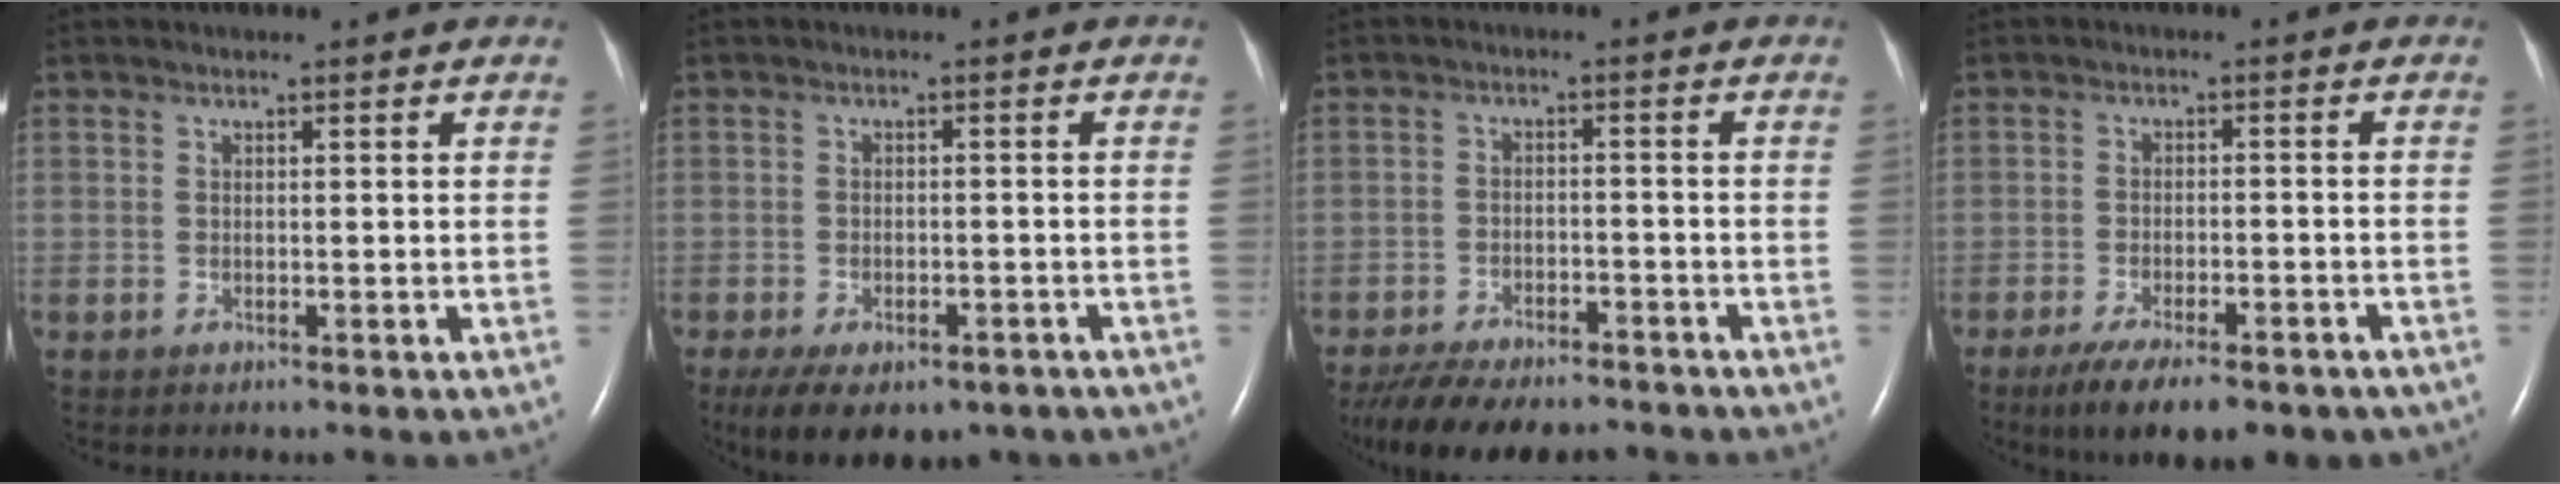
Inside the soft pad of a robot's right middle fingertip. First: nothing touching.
{"total": 12.0, "force": [-8.3, 5.8, 6.5], "torque": [-0.114, -0.006, -0.109]}
{"total": 15.4, "force": [-13.2, 4.3, 6.6], "torque": [-0.148, -0.017, -0.190]}
{"total": 14.3, "force": [-10.9, 4.4, 8.1], "torque": [-0.118, -0.007, -0.153]}